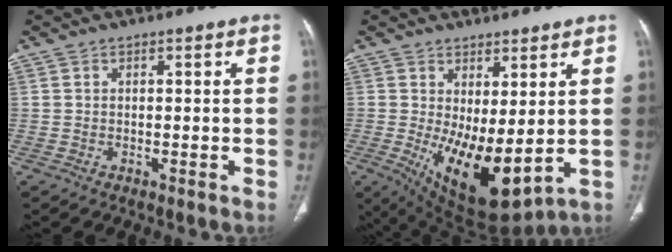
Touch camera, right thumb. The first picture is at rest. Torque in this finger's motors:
{"motor_torque": [0.37, 2.63, 0.85, 0.89, 0.44]}